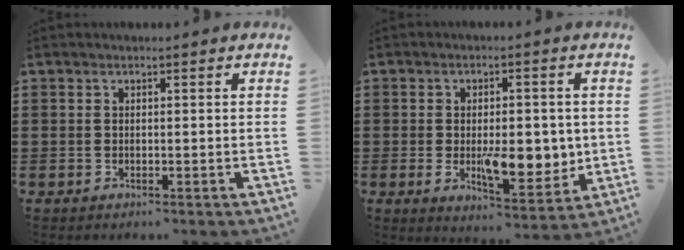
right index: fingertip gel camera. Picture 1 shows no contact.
{"total": 9.2, "force": [-0.8, 4.6, 7.9], "torque": [-0.119, -0.009, -0.015]}